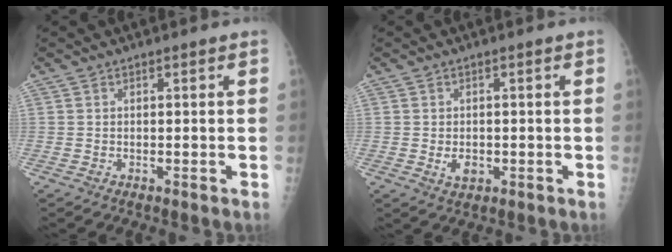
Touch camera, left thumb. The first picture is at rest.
{"total": 2.9, "force": [-0.7, 2.1, 1.9], "torque": [-0.022, 0.000, -0.005]}